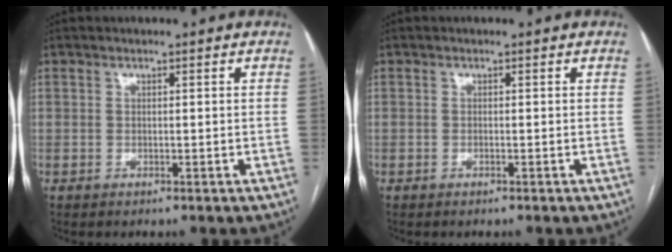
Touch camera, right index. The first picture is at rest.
{"total": 0.0}